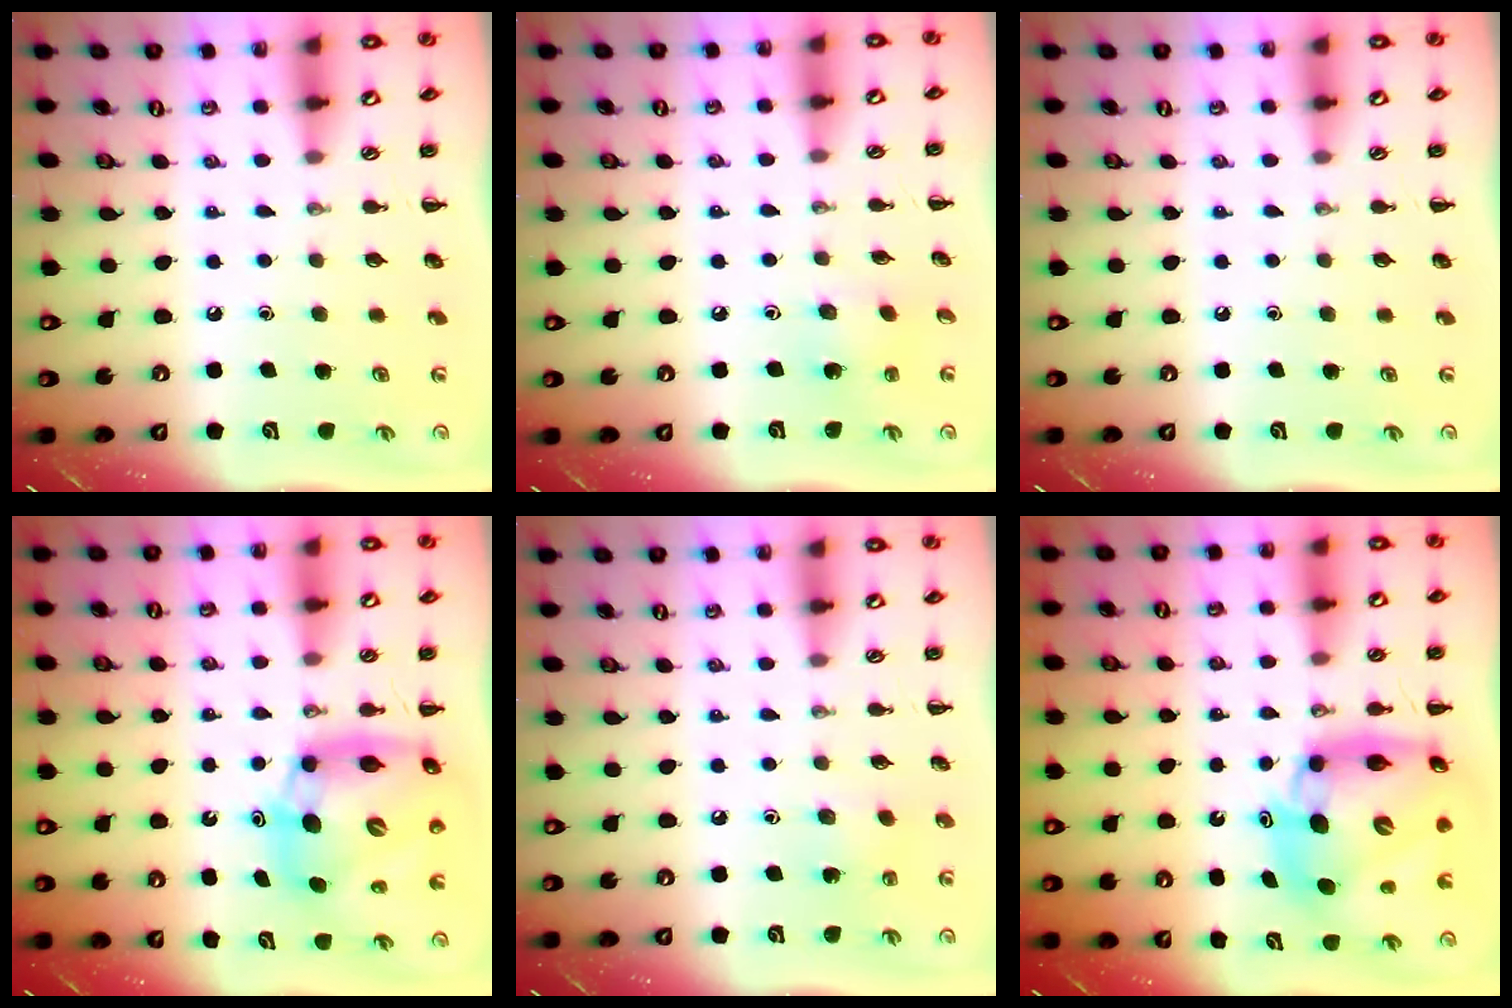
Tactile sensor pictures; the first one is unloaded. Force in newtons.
{"total": 1.7, "press": 1.6, "slide": 0.7}
{"total": 0.0}
{"total": 12.3, "press": 11.8, "slide": 3.5}
{"total": 4.0, "press": 3.8, "slide": 1.2}
{"total": 12.3, "press": 12.0, "slide": 2.6}